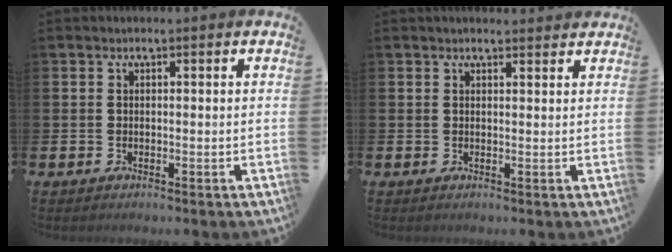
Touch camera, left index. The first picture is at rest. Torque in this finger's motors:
{"motor_torque": [0.68, -1.18, 0.07, -0.02]}